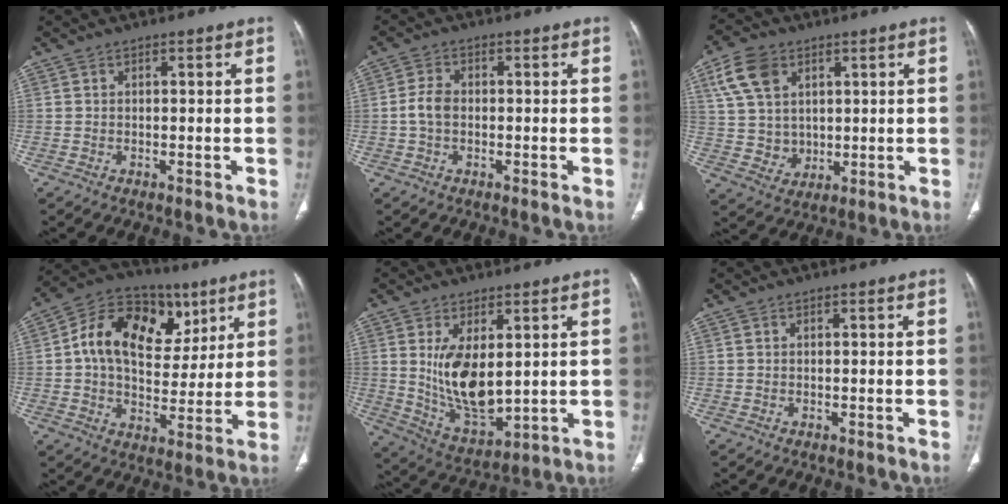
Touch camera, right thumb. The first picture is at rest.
{"total": 3.7, "force": [-0.4, 2.5, 2.7], "torque": [-0.053, 0.010, -0.013]}
{"total": 11.7, "force": [4.7, 8.9, 6.0], "torque": [-0.092, -0.012, 0.099]}
{"total": 19.6, "force": [6.6, 13.4, 12.7], "torque": [-0.174, 0.011, 0.106]}
{"total": 12.4, "force": [2.1, 6.3, 10.5], "torque": [-0.177, -0.027, 0.060]}
{"total": 0.0}